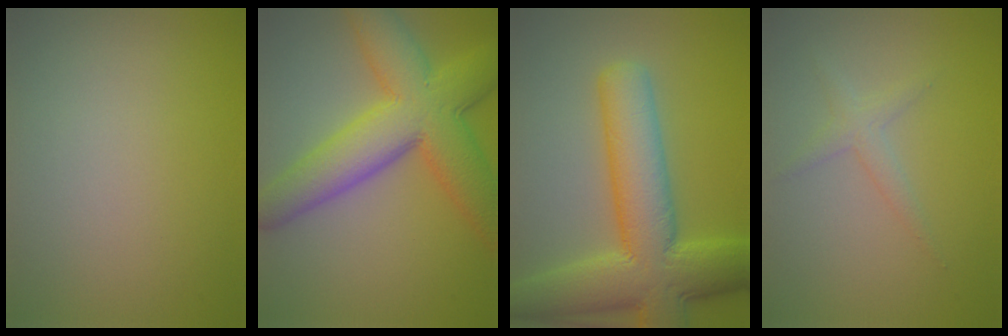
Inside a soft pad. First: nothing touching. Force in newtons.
{"total": 9.9, "press": 9.9, "slide": 0.1}
{"total": 10.1, "press": 10.1, "slide": 0.5}
{"total": 1.6, "press": 1.6, "slide": 0.1}